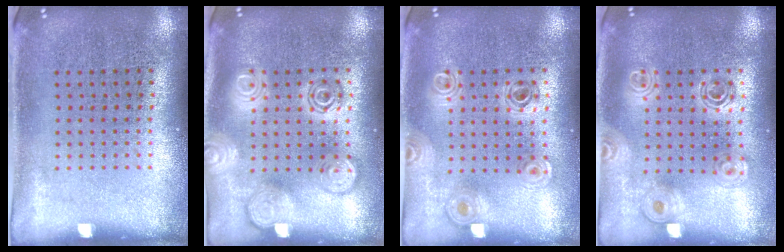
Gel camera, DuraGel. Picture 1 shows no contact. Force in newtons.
{"total": 2.6, "press": 2.6, "slide": 0.3}
{"total": 0.9, "press": 0.9, "slide": 0.2}
{"total": 1.5, "press": 1.4, "slide": 0.7}